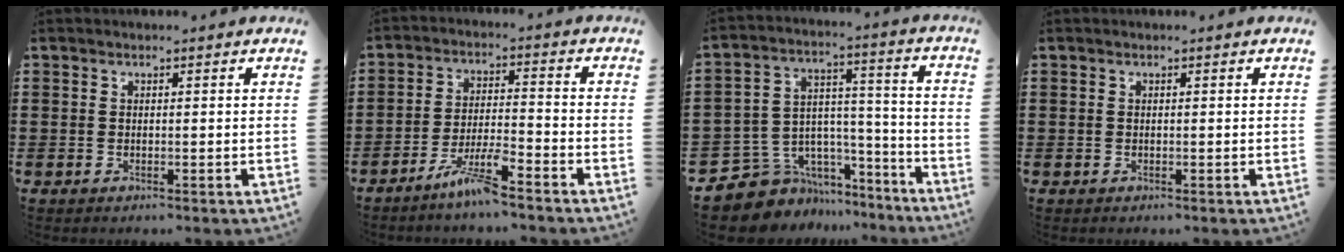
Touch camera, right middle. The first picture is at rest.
{"total": 6.4, "force": [-5.0, 0.5, 4.0], "torque": [-0.091, -0.009, -0.099]}
{"total": 8.4, "force": [-6.5, 5.1, 1.0], "torque": [-0.044, 0.003, -0.123]}
{"total": 0.0}